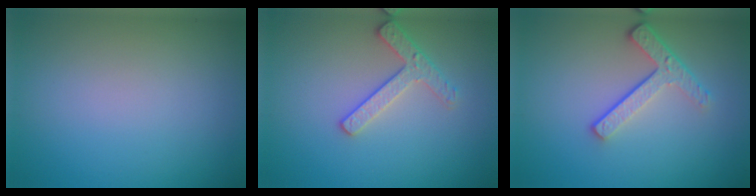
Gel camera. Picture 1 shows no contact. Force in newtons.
{"total": 2.5, "press": 2.4, "slide": 0.5}
{"total": 3.6, "press": 2.7, "slide": 2.5}